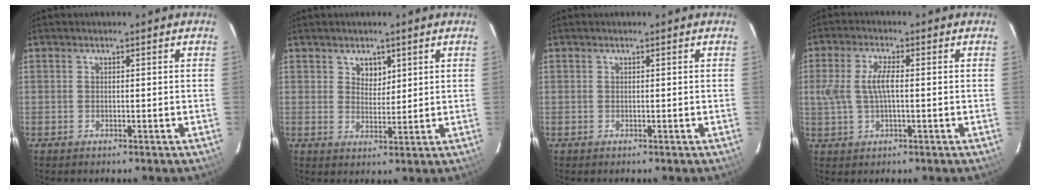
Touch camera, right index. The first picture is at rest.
{"total": 3.3, "force": [1.8, 2.5, 1.2], "torque": [-0.013, 0.002, 0.033]}
{"total": 0.0}
{"total": 6.0, "force": [0.1, 2.4, 5.5], "torque": [-0.114, 0.006, 0.007]}